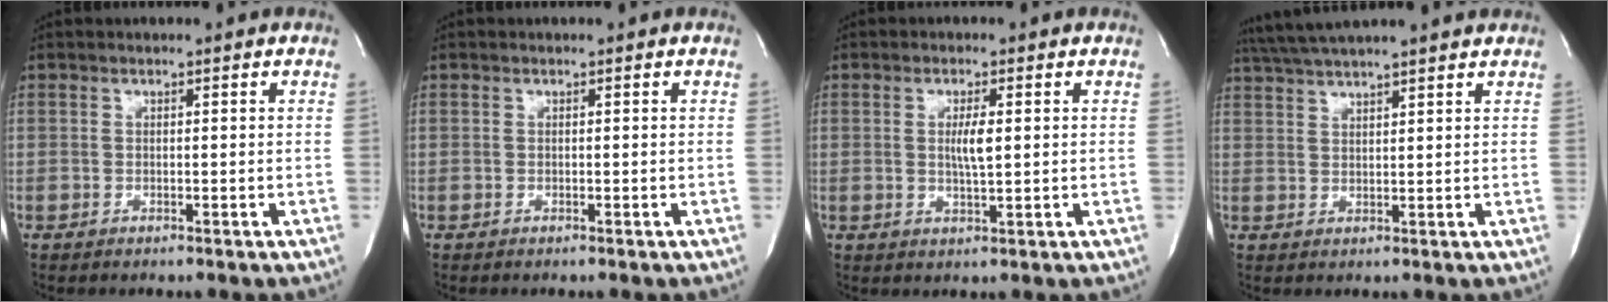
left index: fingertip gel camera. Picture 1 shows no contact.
{"total": 0.0}
{"total": 3.3, "force": [0.3, 0.4, 3.2], "torque": [-0.064, -0.005, 0.006]}
{"total": 11.7, "force": [10.3, 0.2, 5.7], "torque": [-0.107, 0.035, 0.154]}